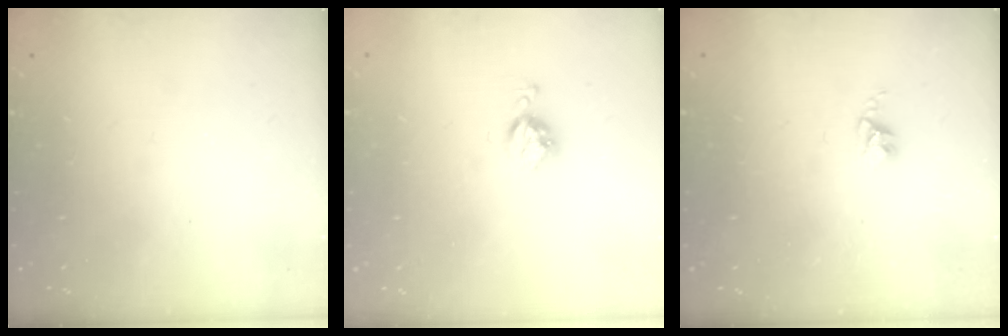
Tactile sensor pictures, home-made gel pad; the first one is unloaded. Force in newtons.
{"total": 4.2, "press": 4.2, "slide": 0.5}
{"total": 2.4, "press": 2.4, "slide": 0.3}